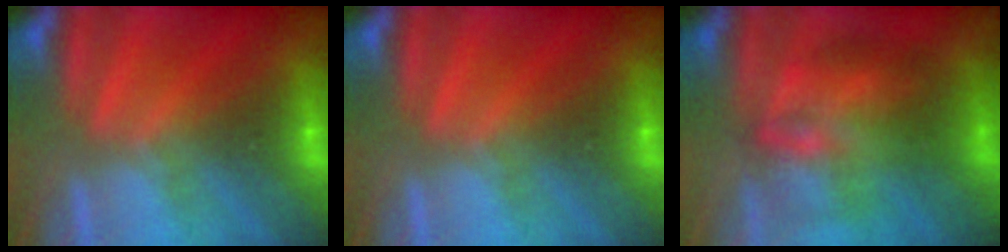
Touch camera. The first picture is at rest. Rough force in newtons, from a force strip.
{"total": 0.0}
{"total": 3.5}